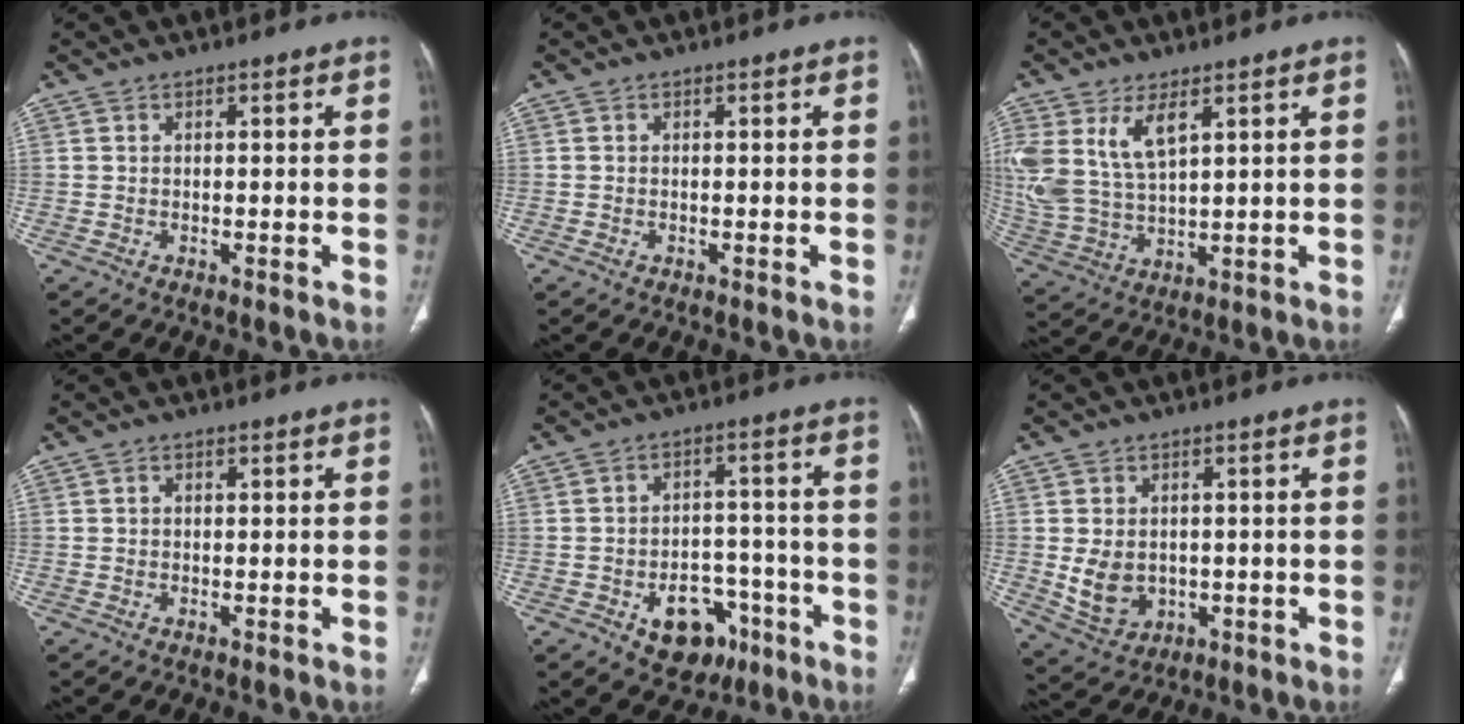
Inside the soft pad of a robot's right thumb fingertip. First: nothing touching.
{"total": 0.0}
{"total": 12.3, "force": [5.5, 6.1, 9.1], "torque": [-0.201, -0.016, 0.126]}
{"total": 0.7, "force": [0.2, 0.6, 0.3], "torque": [-0.001, 0.001, 0.003]}
{"total": 10.9, "force": [-5.3, 7.6, 5.7], "torque": [-0.042, 0.041, -0.063]}
{"total": 7.3, "force": [-0.3, 5.7, 4.5], "torque": [-0.064, -0.004, 0.017]}